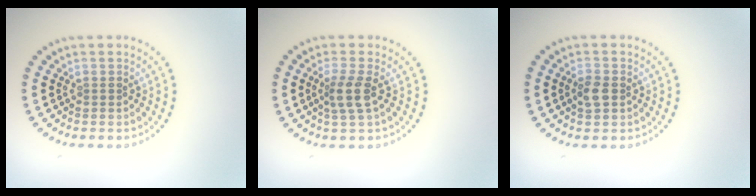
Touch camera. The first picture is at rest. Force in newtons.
{"total": 2.5, "press": 1.9, "slide": 1.6}
{"total": 1.9, "press": 1.9, "slide": 0.2}